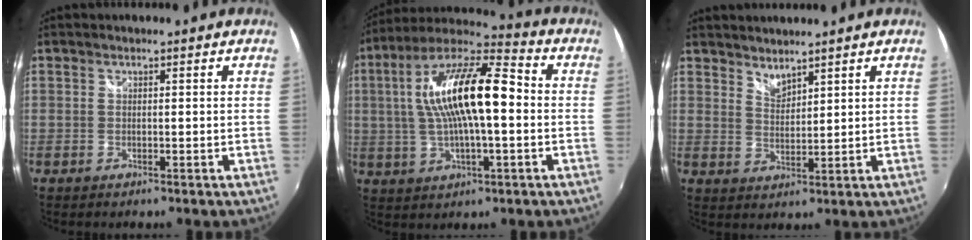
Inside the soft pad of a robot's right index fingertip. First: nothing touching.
{"total": 18.5, "force": [1.1, 5.6, 17.6], "torque": [-0.323, 0.020, 0.008]}
{"total": 3.4, "force": [3.1, 0.7, 1.0], "torque": [-0.013, -0.003, 0.055]}